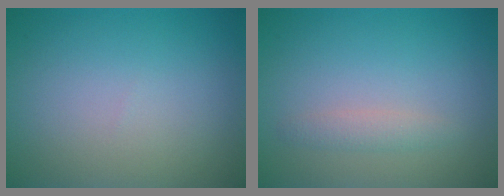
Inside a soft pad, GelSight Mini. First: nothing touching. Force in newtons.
{"total": 1.3, "press": 1.3, "slide": 0.0}